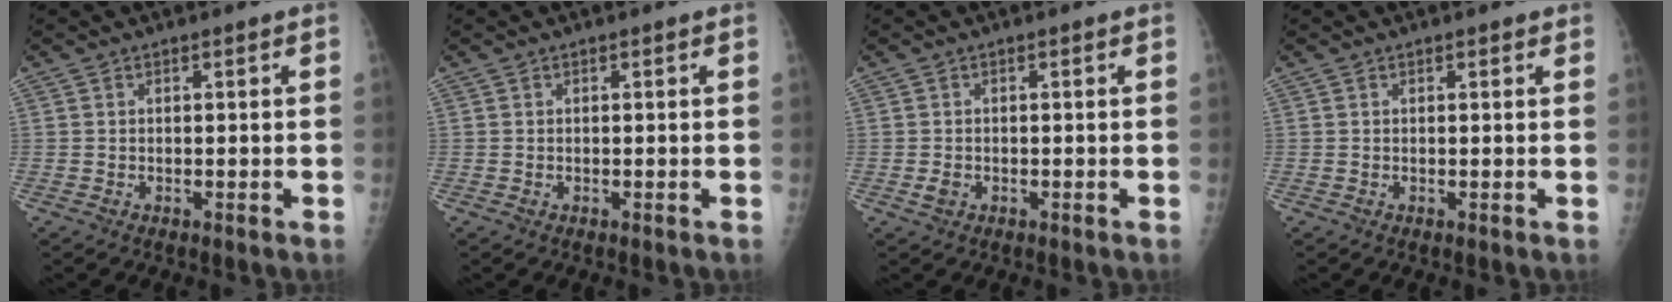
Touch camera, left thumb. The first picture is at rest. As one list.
[{"total": 0.0}, {"total": 1.4, "force": [-0.6, 1.1, 0.6], "torque": [-0.007, 0.000, -0.009]}, {"total": 0.7, "force": [0.4, 0.4, 0.3], "torque": [-0.003, -0.001, 0.003]}]